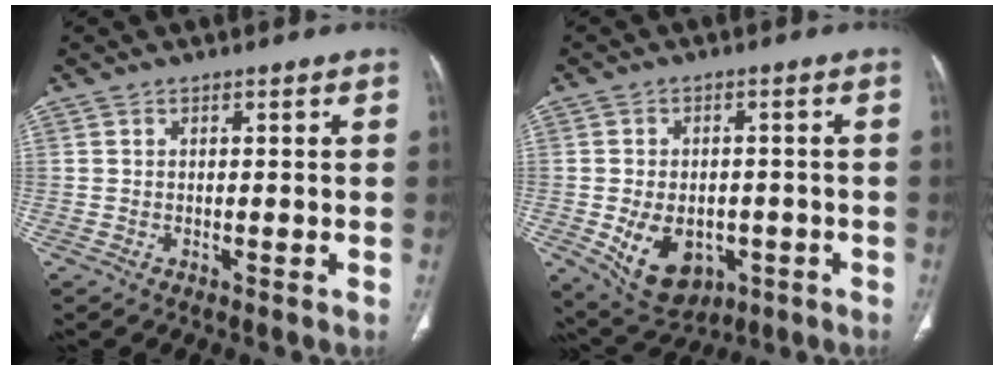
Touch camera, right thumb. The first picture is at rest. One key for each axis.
{"total": 11.7, "fx": -3.6, "fy": 8.3, "fz": 7.4, "tx": -0.104, "ty": 0.010, "tz": -0.034}